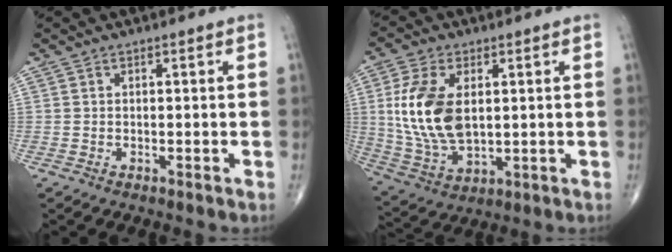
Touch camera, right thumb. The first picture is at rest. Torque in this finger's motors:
{"motor_torque": [0.20, 0.41, 0.98, 0.47, 0.20]}